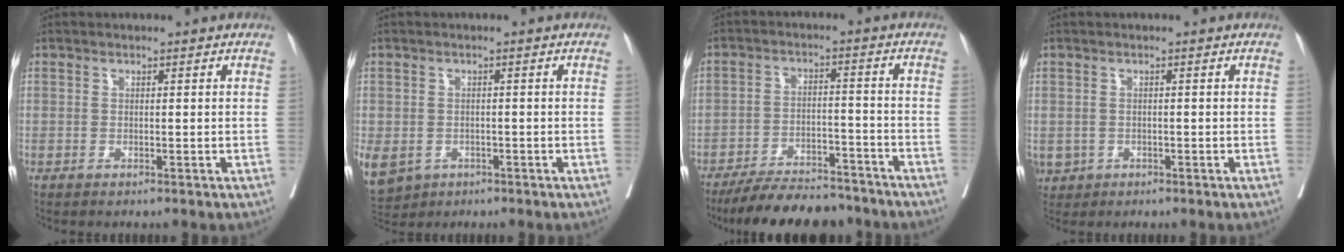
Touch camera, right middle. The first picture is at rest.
{"total": 14.0, "force": [-5.7, 11.5, 5.6], "torque": [-0.179, -0.011, -0.072]}
{"total": 13.4, "force": [-12.0, 3.7, 4.6], "torque": [-0.065, 0.009, -0.178]}
{"total": 3.3, "force": [-1.3, 3.0, 0.6], "torque": [-0.011, 0.002, -0.017]}